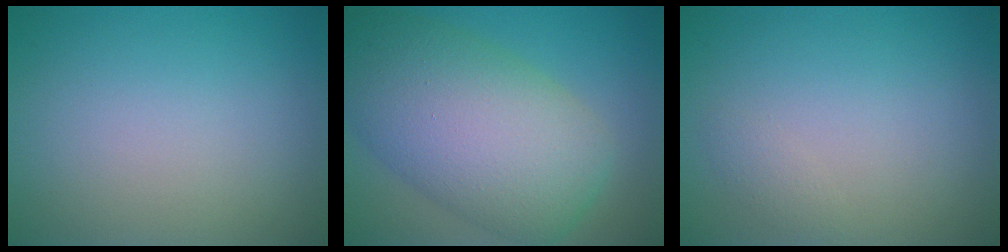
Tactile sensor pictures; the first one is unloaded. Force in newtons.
{"total": 11.2, "press": 11.2, "slide": 0.3}
{"total": 0.7, "press": 0.7, "slide": 0.0}